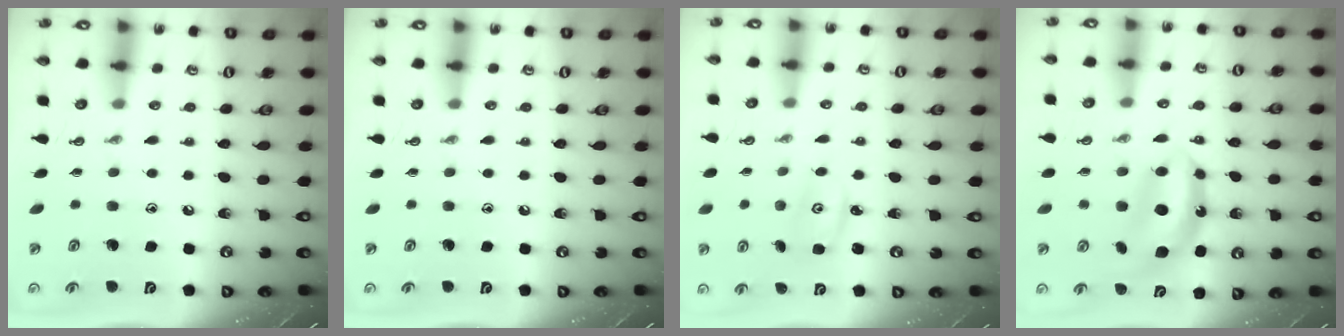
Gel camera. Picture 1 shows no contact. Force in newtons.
{"total": 0.0}
{"total": 2.6, "press": 2.6, "slide": 0.2}
{"total": 7.5, "press": 7.5, "slide": 0.1}